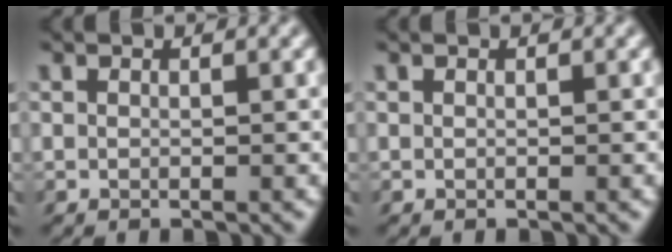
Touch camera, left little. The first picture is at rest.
{"total": 0.0}